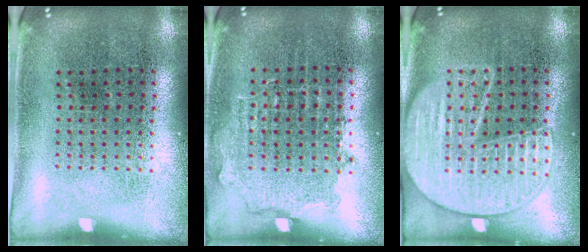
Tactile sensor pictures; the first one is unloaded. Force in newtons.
{"total": 0.8, "press": 0.8, "slide": 0.3}
{"total": 2.3, "press": 2.3, "slide": 0.3}